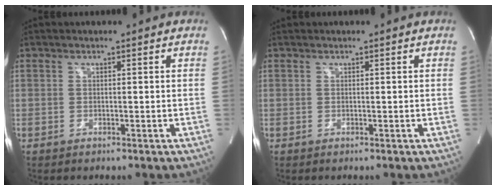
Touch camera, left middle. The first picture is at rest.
{"total": 0.0}